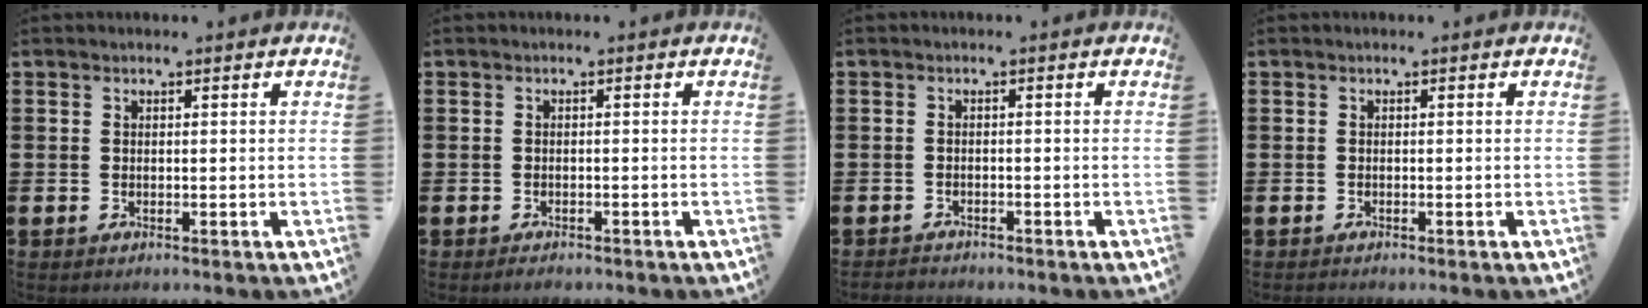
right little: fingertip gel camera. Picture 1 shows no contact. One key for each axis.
{"total": 0.7, "fx": -0.6, "fy": 0.2, "fz": 0.2, "tx": -0.005, "ty": -0.002, "tz": -0.012}
{"total": 1.0, "fx": -0.9, "fy": 0.1, "fz": -0.2, "tx": 0.000, "ty": 0.001, "tz": -0.021}
{"total": 0.0}